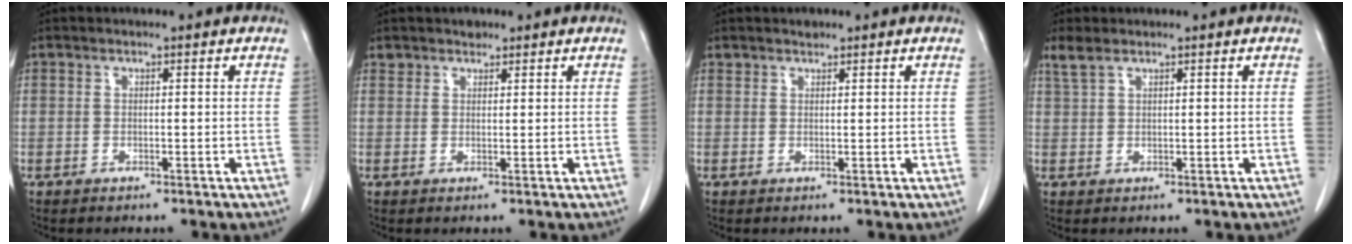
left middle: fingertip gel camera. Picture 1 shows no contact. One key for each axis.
{"total": 1.5, "fx": 1.2, "fy": 0.8, "fz": 0.1, "tx": 0.001, "ty": 0.002, "tz": 0.017}
{"total": 0.9, "fx": 0.8, "fy": 0.3, "fz": 0.1, "tx": -0.008, "ty": 0.001, "tz": 0.015}
{"total": 2.1, "fx": 1.7, "fy": 0.5, "fz": 1.1, "tx": -0.035, "ty": 0.013, "tz": 0.042}